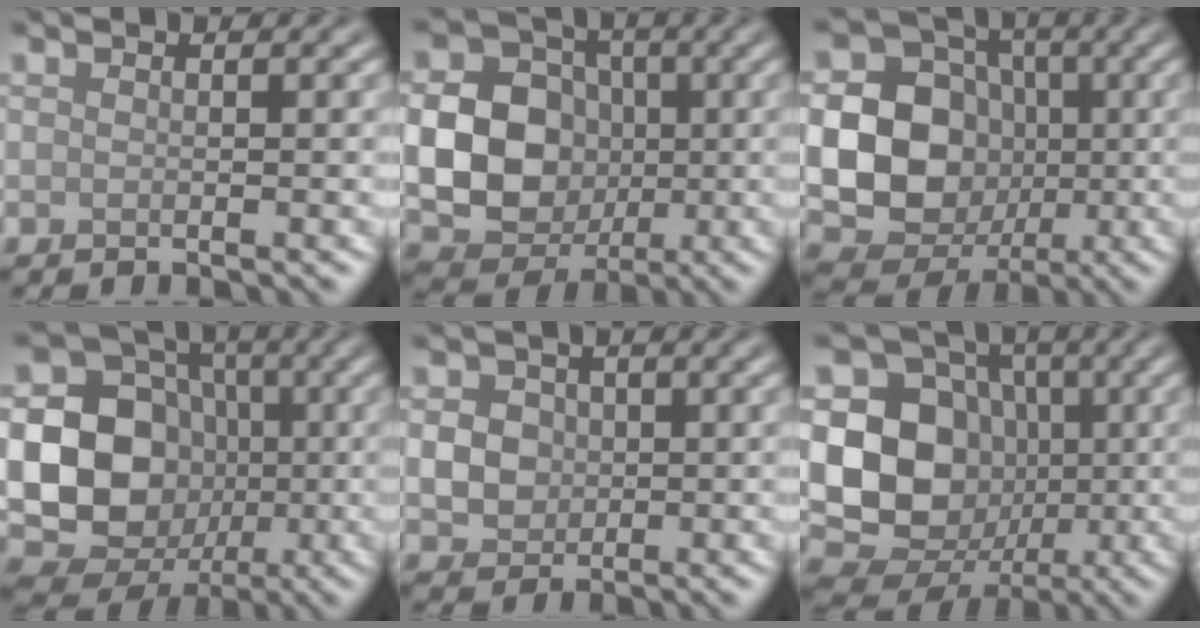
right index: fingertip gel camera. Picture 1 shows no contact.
{"total": 9.9, "force": [-0.7, 8.4, 5.2], "torque": [-0.083, -0.014, -0.021]}
{"total": 11.2, "force": [-1.2, 9.7, 5.6], "torque": [-0.095, -0.017, -0.042]}
{"total": 13.9, "force": [-1.5, 12.1, 6.5], "torque": [-0.125, -0.020, -0.045]}
{"total": 3.0, "force": [0.1, 2.6, 1.4], "torque": [-0.025, -0.002, 0.002]}
{"total": 10.7, "force": [-0.8, 9.1, 5.6], "torque": [-0.099, -0.008, -0.030]}